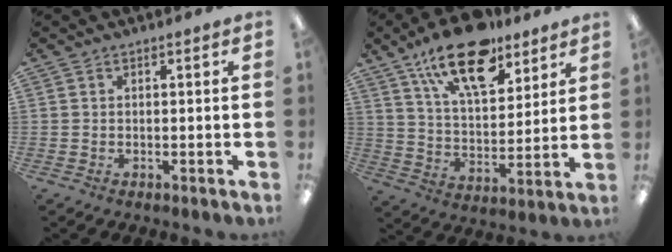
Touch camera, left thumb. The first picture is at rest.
{"total": 18.9, "force": [12.8, 8.5, 11.2], "torque": [-0.180, -0.059, 0.219]}